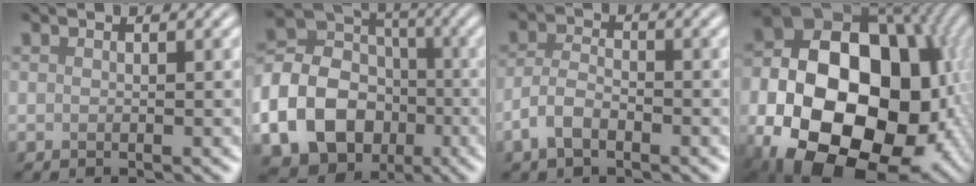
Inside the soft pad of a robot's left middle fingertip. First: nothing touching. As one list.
[{"total": 14.1, "force": [-4.4, 11.6, 6.6], "torque": [-0.143, -0.027, -0.099]}, {"total": 3.0, "force": [-1.6, 1.5, 2.0], "torque": [-0.040, 0.005, -0.038]}, {"total": 22.3, "force": [-4.1, 16.4, 14.6], "torque": [-0.259, -0.033, -0.079]}]